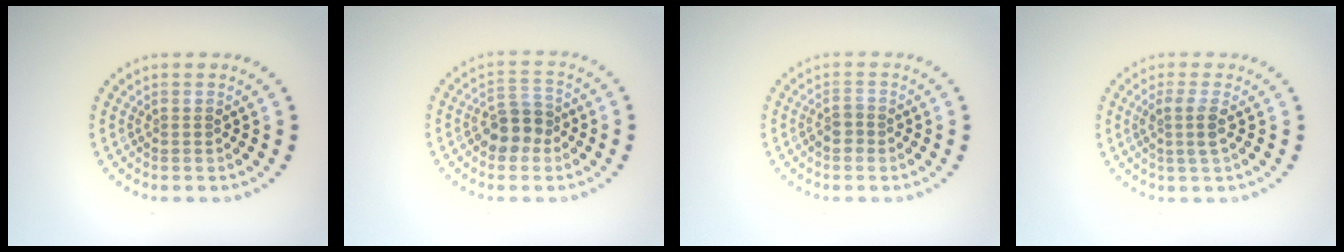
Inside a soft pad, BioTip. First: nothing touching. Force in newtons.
{"total": 3.5, "press": 3.3, "slide": 1.1}
{"total": 1.5, "press": 1.3, "slide": 0.9}
{"total": 1.9, "press": 1.6, "slide": 1.1}